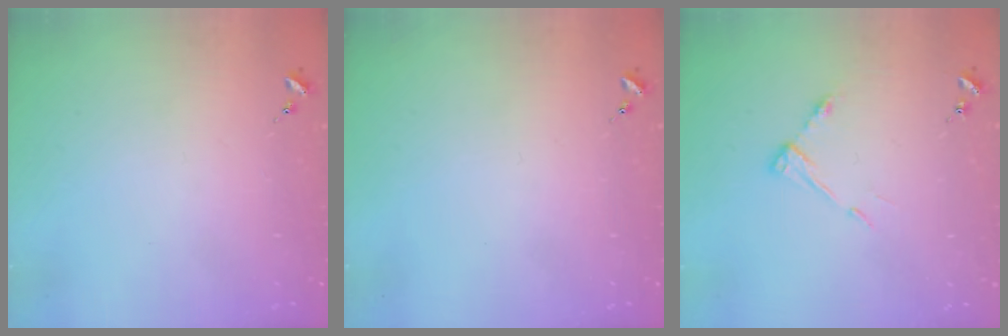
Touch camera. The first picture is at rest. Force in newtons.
{"total": 0.0}
{"total": 6.4, "press": 6.4, "slide": 0.4}